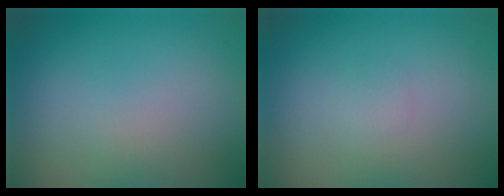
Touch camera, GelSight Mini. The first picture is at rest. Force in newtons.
{"total": 0.5, "press": 0.5, "slide": 0.0}